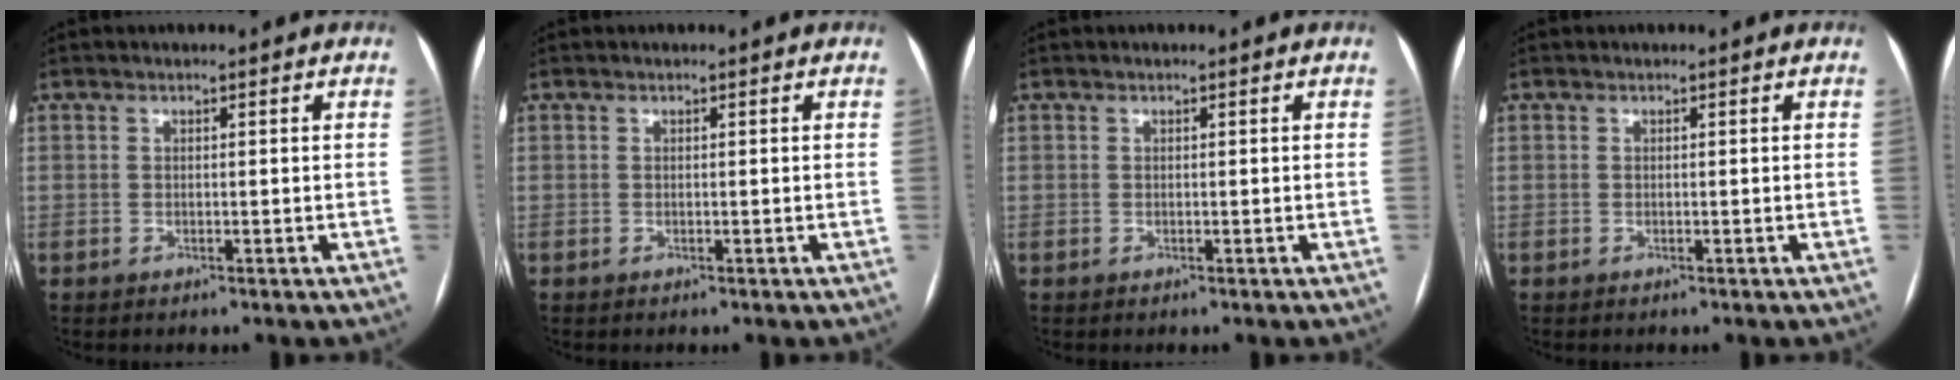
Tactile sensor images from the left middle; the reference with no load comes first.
{"total": 0.0}
{"total": 0.0}
{"total": 0.0}